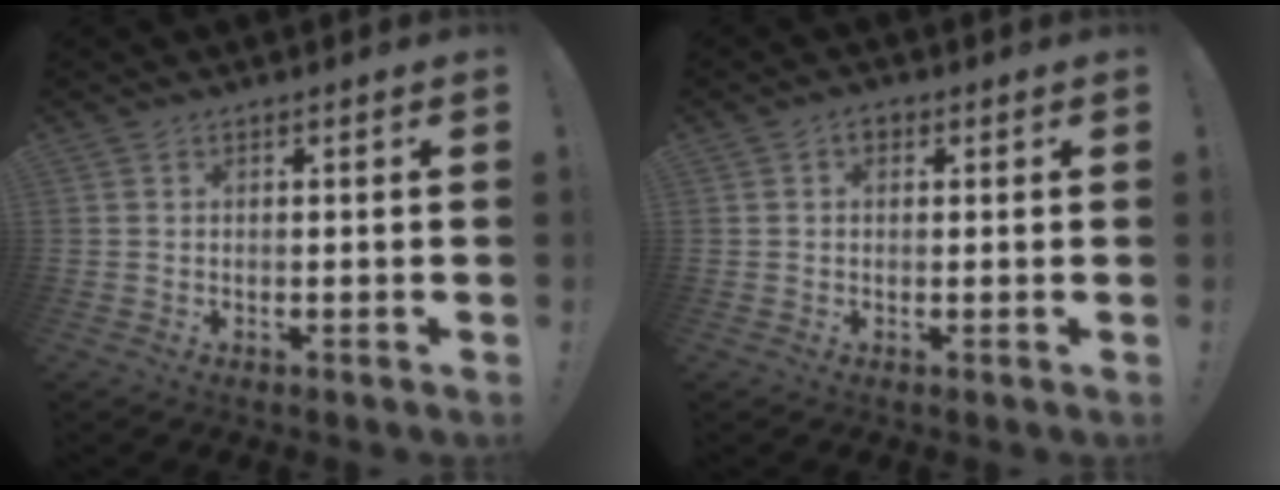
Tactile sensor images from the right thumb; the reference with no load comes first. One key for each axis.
{"total": 2.2, "fx": 0.7, "fy": 1.4, "fz": 1.6, "tx": -0.026, "ty": 0.003, "tz": 0.012}